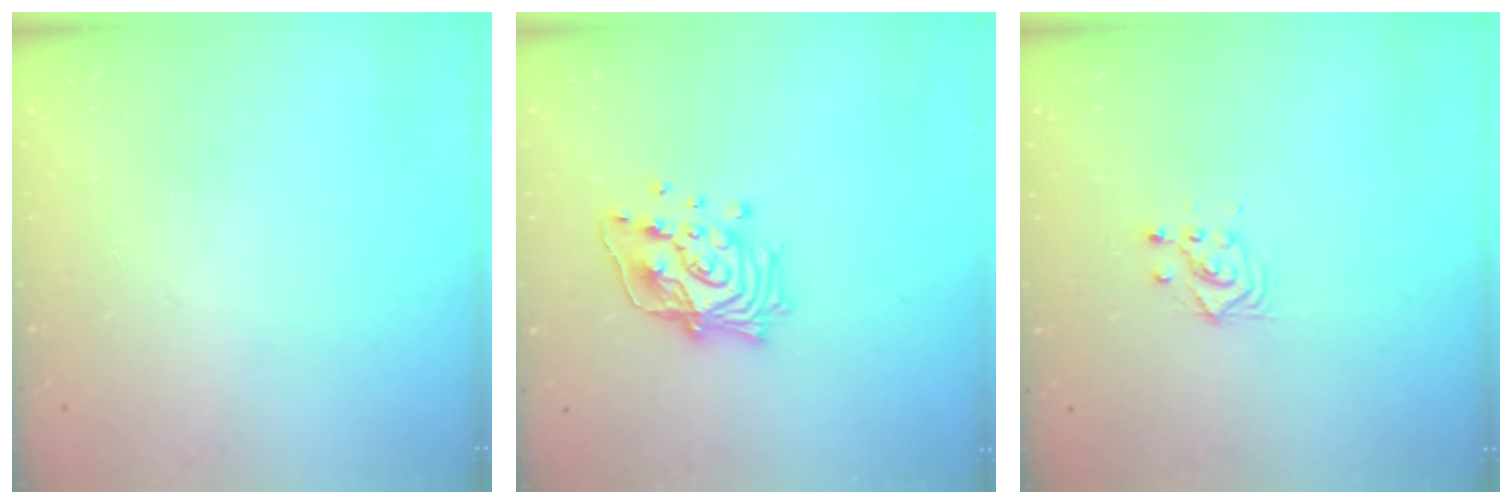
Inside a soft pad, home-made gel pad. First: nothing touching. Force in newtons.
{"total": 15.9, "press": 15.9, "slide": 1.3}
{"total": 2.8, "press": 2.8, "slide": 0.1}